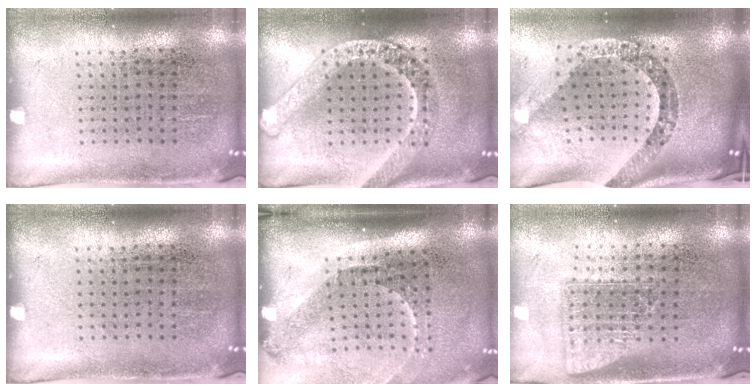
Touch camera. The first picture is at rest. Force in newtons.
{"total": 2.6, "press": 2.6, "slide": 0.3}
{"total": 3.5, "press": 2.5, "slide": 2.5}
{"total": 0.0}
{"total": 2.2, "press": 1.5, "slide": 1.6}
{"total": 1.6, "press": 1.2, "slide": 1.0}